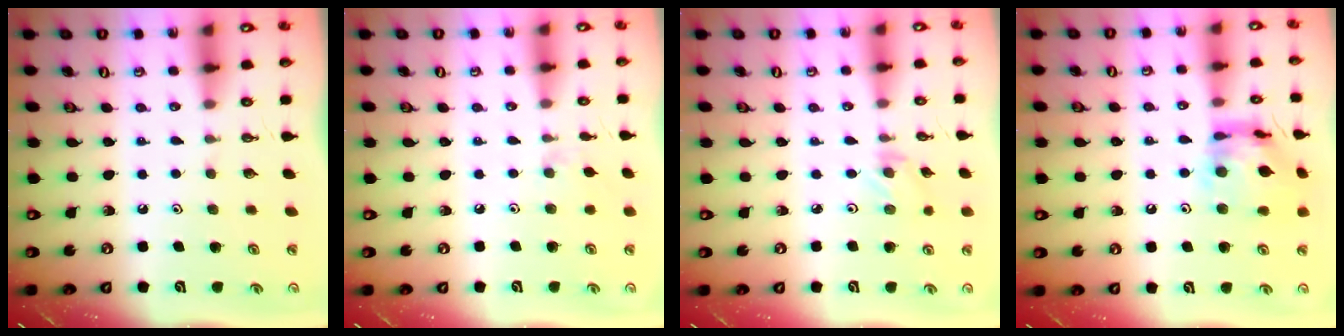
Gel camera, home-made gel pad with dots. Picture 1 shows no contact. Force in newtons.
{"total": 2.9, "press": 2.9, "slide": 0.5}
{"total": 0.9, "press": 0.9, "slide": 0.2}
{"total": 14.9, "press": 14.9, "slide": 1.3}